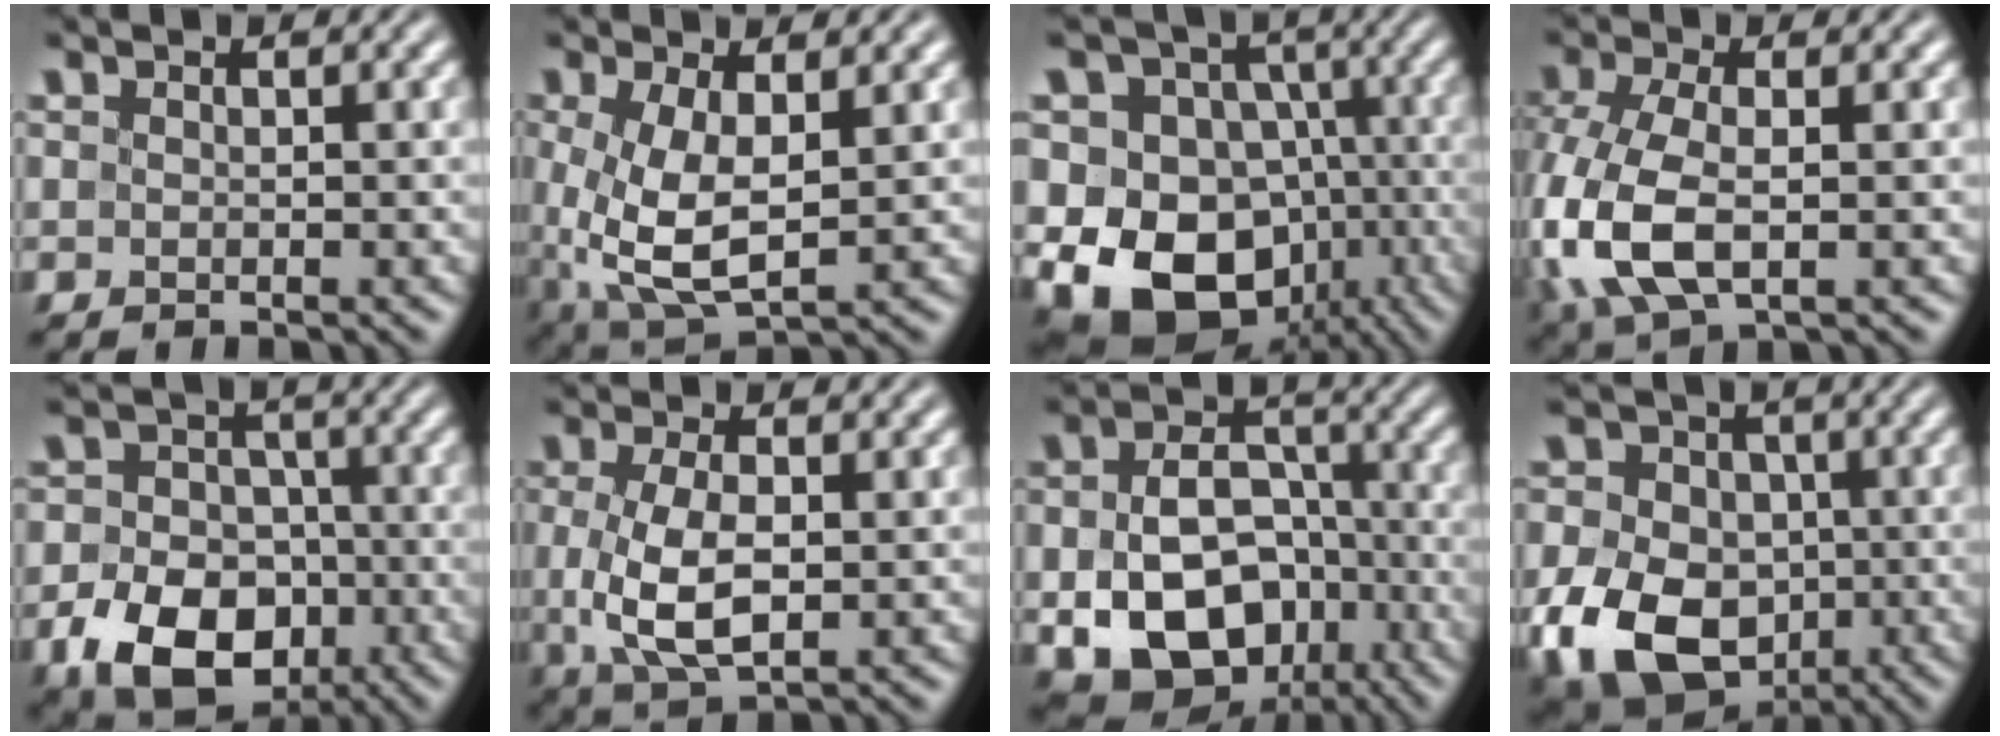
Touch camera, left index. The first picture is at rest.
{"total": 6.8, "force": [0.0, 3.2, 6.0], "torque": [-0.144, -0.010, 0.006]}
{"total": 15.0, "force": [-4.6, 12.3, 7.4], "torque": [-0.123, 0.000, -0.089]}
{"total": 8.2, "force": [-1.7, 4.4, 6.7], "torque": [-0.169, -0.011, -0.038]}
{"total": 9.6, "force": [-3.9, 6.9, 5.4], "torque": [-0.097, -0.017, -0.072]}
{"total": 5.9, "force": [-0.3, 2.7, 5.2], "torque": [-0.118, -0.007, -0.002]}
{"total": 13.2, "force": [-4.2, 9.8, 7.8], "torque": [-0.115, -0.034, -0.076]}
{"total": 13.1, "force": [-3.8, 9.9, 7.7], "torque": [-0.138, -0.026, -0.083]}